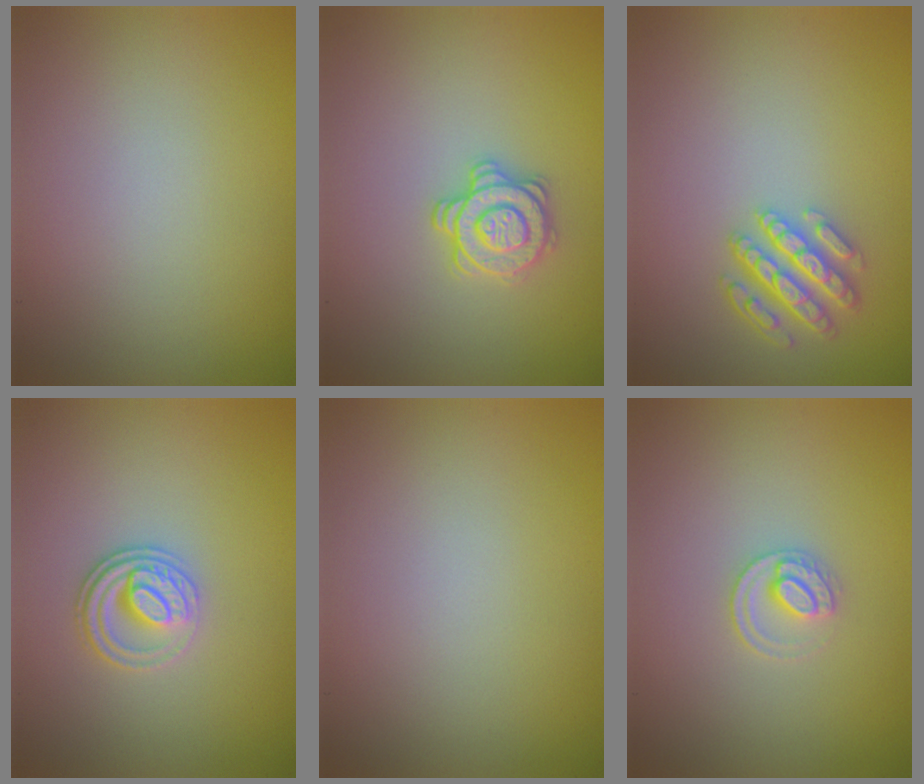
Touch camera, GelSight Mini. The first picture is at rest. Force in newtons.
{"total": 2.8, "press": 2.7, "slide": 0.9}
{"total": 3.8, "press": 3.4, "slide": 1.6}
{"total": 2.8, "press": 2.5, "slide": 1.3}
{"total": 0.0}
{"total": 2.1, "press": 2.1, "slide": 0.2}